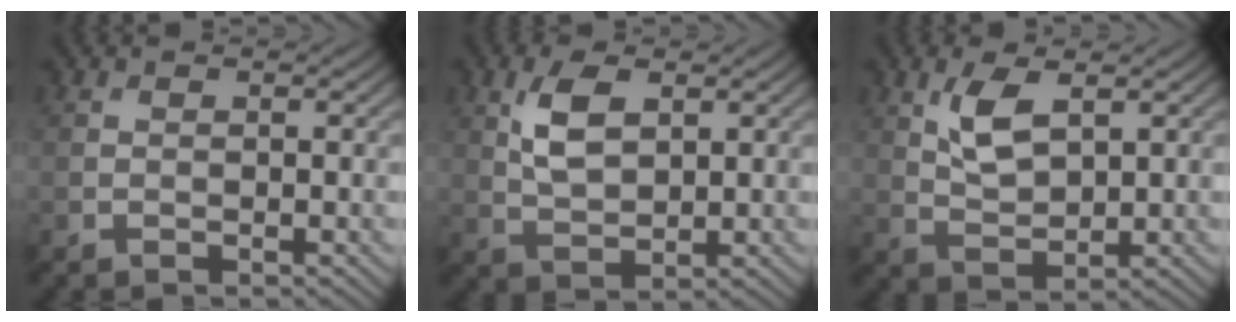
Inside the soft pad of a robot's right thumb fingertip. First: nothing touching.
{"total": 5.1, "force": [1.8, 2.6, 4.0], "torque": [-0.093, 0.001, 0.039]}
{"total": 4.9, "force": [2.1, 2.2, 3.9], "torque": [-0.091, -0.002, 0.044]}